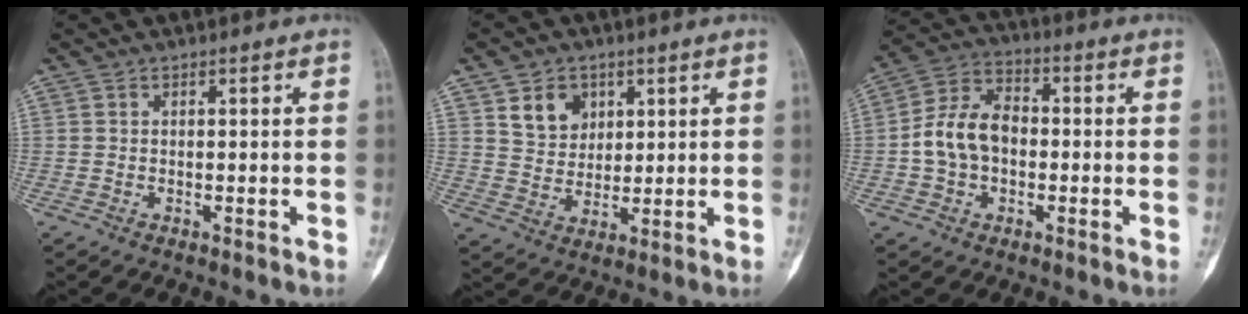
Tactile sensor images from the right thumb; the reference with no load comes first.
{"total": 7.5, "force": [3.4, 5.9, 3.2], "torque": [-0.027, -0.020, 0.066]}
{"total": 10.7, "force": [-0.9, 7.8, 7.3], "torque": [-0.126, 0.035, -0.027]}